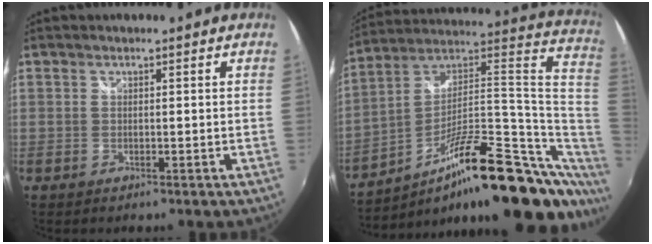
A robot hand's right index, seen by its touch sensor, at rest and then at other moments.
{"total": 28.9, "force": [-9.3, 9.2, 25.8], "torque": [-0.358, 0.021, -0.150]}